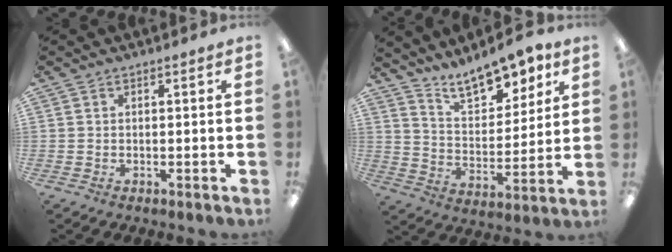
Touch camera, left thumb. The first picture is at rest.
{"total": 11.9, "force": [10.3, 4.3, 4.0], "torque": [-0.064, -0.074, 0.191]}